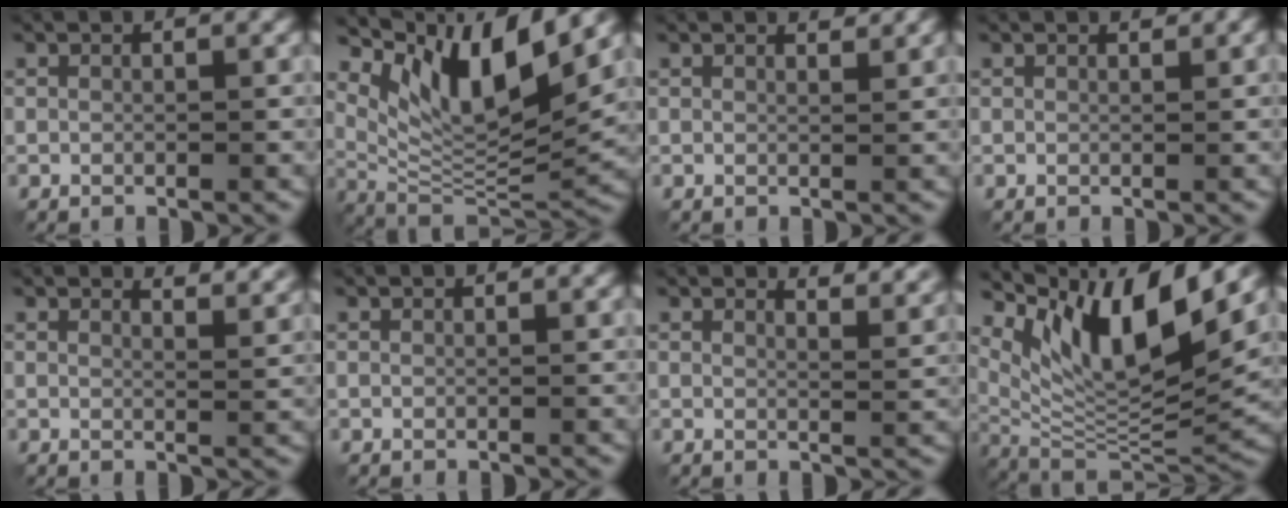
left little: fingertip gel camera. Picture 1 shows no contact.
{"total": 10.3, "force": [5.2, 3.4, 8.2], "torque": [-0.139, -0.010, 0.110]}
{"total": 1.8, "force": [1.6, 0.4, 0.8], "torque": [-0.005, 0.006, 0.015]}
{"total": 1.2, "force": [1.0, 0.3, 0.6], "torque": [-0.005, 0.002, 0.010]}
{"total": 5.1, "force": [4.2, 1.6, 2.4], "torque": [-0.015, 0.018, 0.035]}
{"total": 0.0}
{"total": 5.7, "force": [4.7, 1.7, 2.7], "torque": [-0.018, 0.017, 0.041]}
{"total": 11.7, "force": [5.1, 3.9, 9.8], "torque": [-0.163, -0.007, 0.108]}